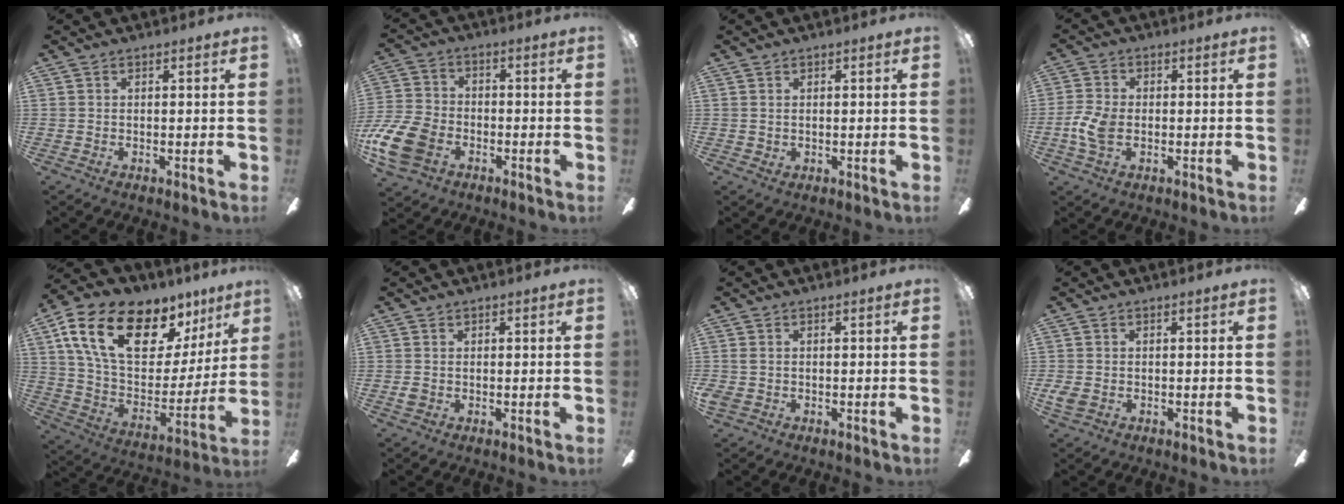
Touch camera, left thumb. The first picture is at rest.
{"total": 12.5, "force": [-5.4, 8.6, 7.2], "torque": [-0.169, 0.031, -0.100]}
{"total": 0.9, "force": [0.6, 0.7, 0.1], "torque": [-0.001, 0.003, 0.011]}
{"total": 6.5, "force": [-1.2, 4.1, 4.9], "torque": [-0.107, 0.005, -0.024]}
{"total": 22.2, "force": [12.8, 11.7, 13.9], "torque": [-0.243, -0.062, 0.229]}
{"total": 1.2, "force": [-0.1, 1.0, 0.5], "torque": [-0.010, 0.003, -0.002]}
{"total": 1.4, "force": [-0.5, 1.0, 0.9], "torque": [-0.017, 0.005, -0.010]}
{"total": 2.5, "force": [-0.9, 1.6, 1.7], "torque": [-0.040, -0.001, -0.018]}